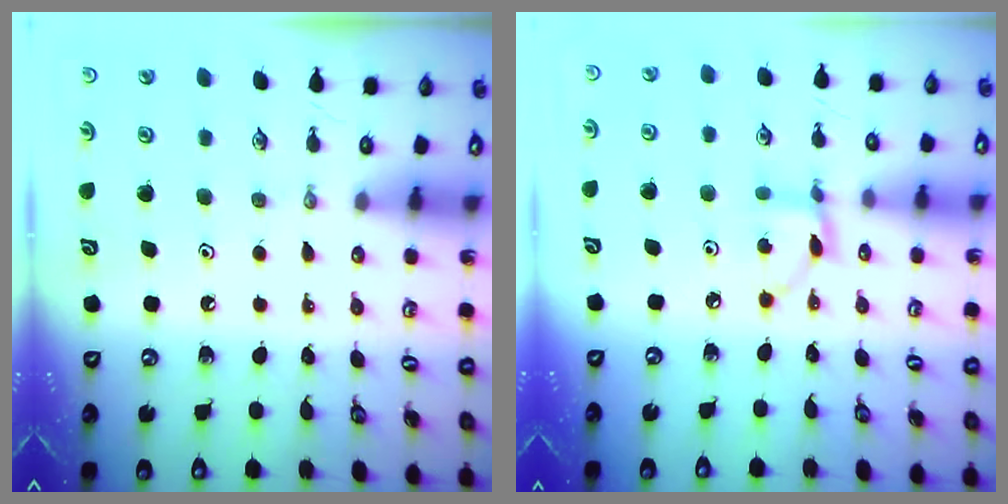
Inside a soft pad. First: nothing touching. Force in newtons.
{"total": 4.0, "press": 4.0, "slide": 0.2}